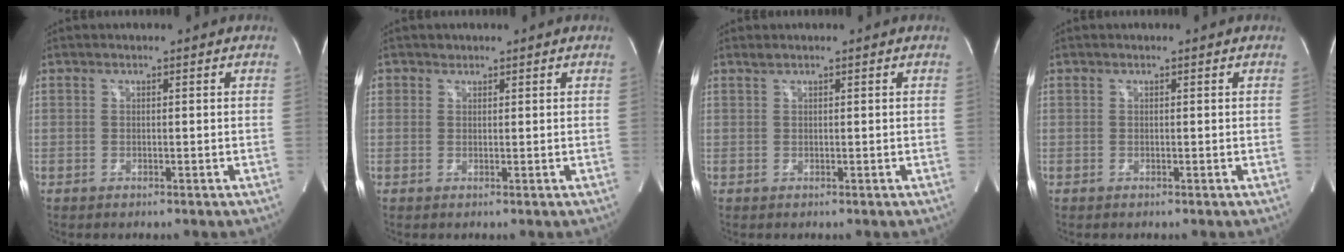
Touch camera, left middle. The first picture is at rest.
{"total": 1.0, "force": [0.7, 0.8, 0.0], "torque": [0.007, 0.002, 0.009]}
{"total": 0.6, "force": [0.5, -0.1, 0.3], "torque": [-0.013, 0.006, 0.015]}
{"total": 0.0}